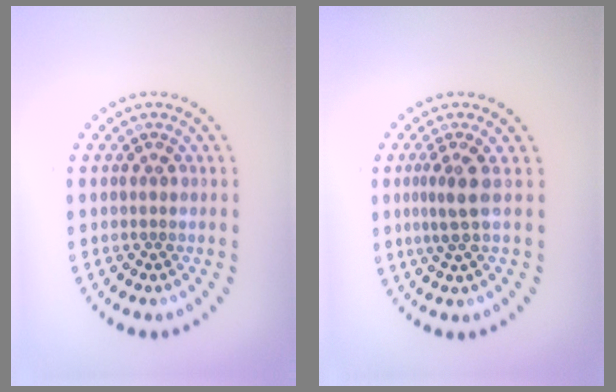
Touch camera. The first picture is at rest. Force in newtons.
{"total": 2.2, "press": 1.6, "slide": 1.6}